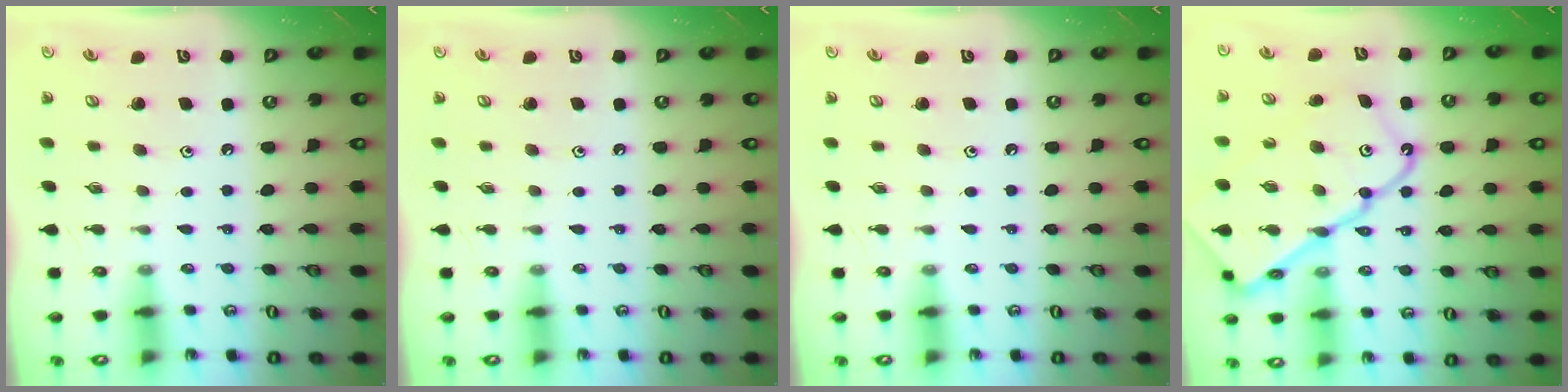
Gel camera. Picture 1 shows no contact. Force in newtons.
{"total": 0.0}
{"total": 0.0}
{"total": 22.4, "press": 22.3, "slide": 2.2}